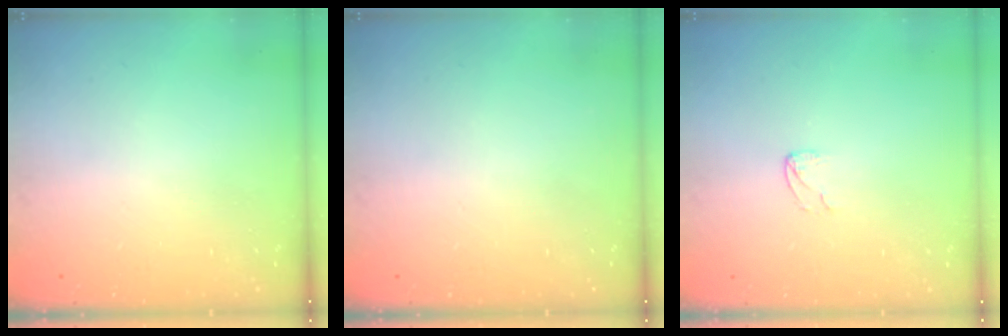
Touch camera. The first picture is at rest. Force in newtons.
{"total": 0.0}
{"total": 3.6, "press": 3.6, "slide": 0.3}